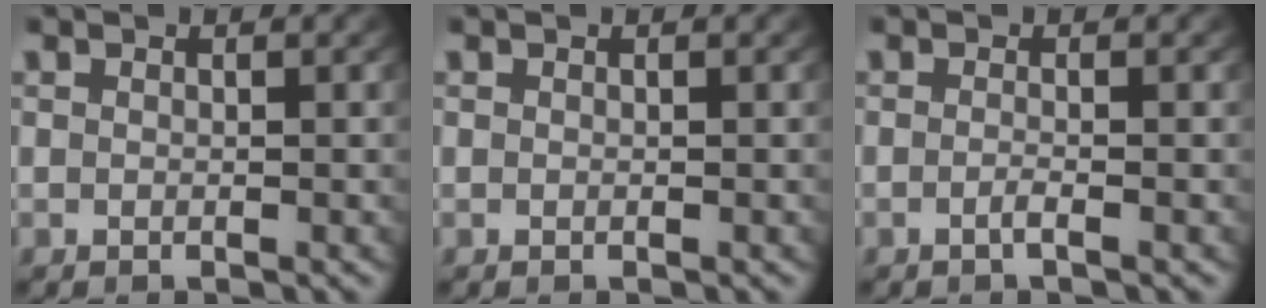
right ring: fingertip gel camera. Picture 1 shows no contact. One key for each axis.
{"total": 0.0}
{"total": 1.0, "fx": -0.7, "fy": -0.1, "fz": 0.6, "tx": -0.015, "ty": -0.003, "tz": -0.014}